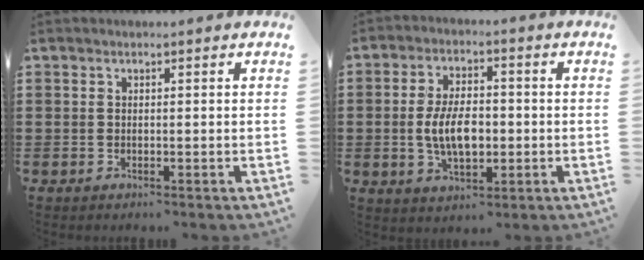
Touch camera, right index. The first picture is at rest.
{"total": 7.4, "force": [-0.8, 4.0, 6.2], "torque": [-0.123, -0.001, -0.020]}